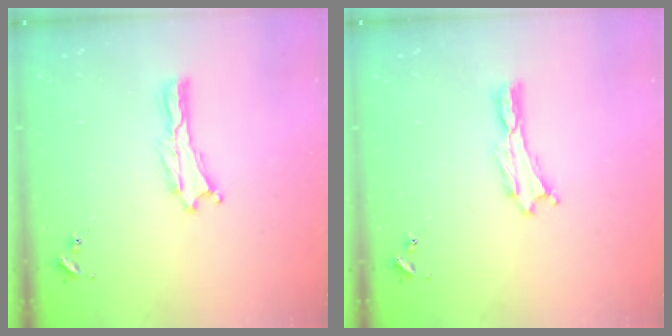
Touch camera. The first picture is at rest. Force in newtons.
{"total": 0.0}